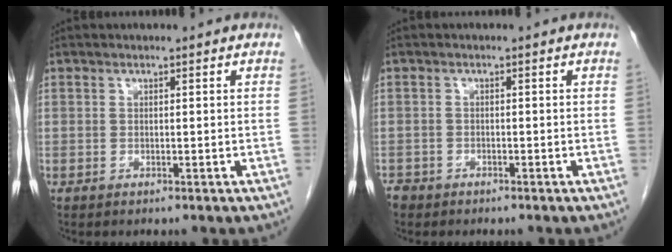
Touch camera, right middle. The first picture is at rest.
{"total": 2.2, "force": [-1.8, 1.2, 0.5], "torque": [-0.014, 0.000, -0.032]}